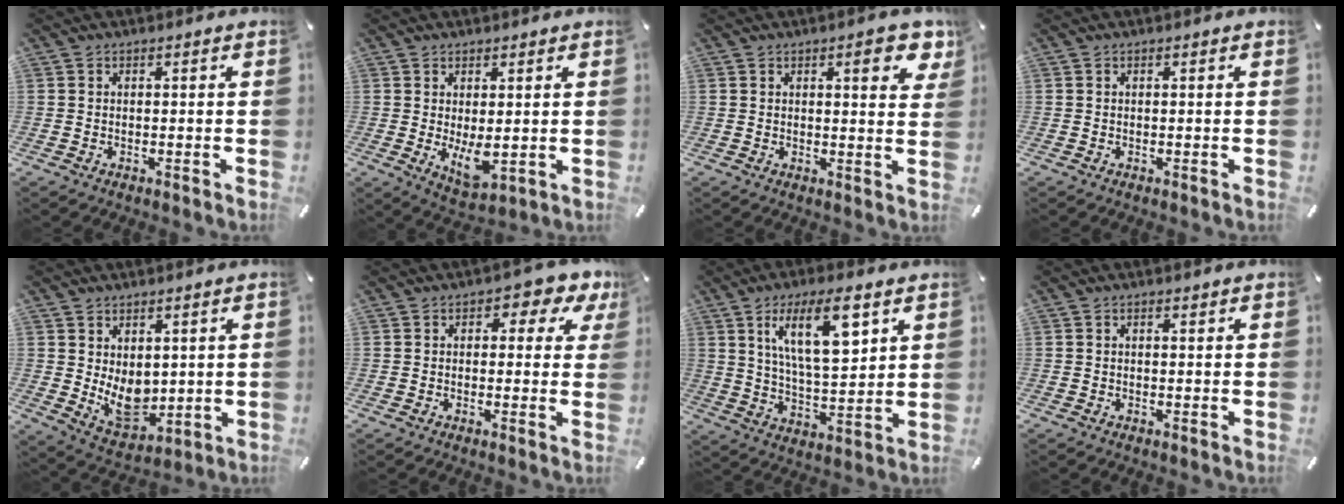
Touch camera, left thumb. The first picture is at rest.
{"total": 6.4, "force": [0.4, 3.0, 5.7], "torque": [-0.100, -0.020, 0.007]}
{"total": 7.9, "force": [3.9, 2.5, 6.4], "torque": [-0.080, -0.015, 0.059]}
{"total": 0.0}
{"total": 9.1, "force": [1.4, 6.9, 5.7], "torque": [-0.083, -0.022, 0.034]}
{"total": 4.9, "force": [1.8, 3.0, 3.4], "torque": [-0.035, -0.006, 0.021]}
{"total": 15.0, "force": [7.8, 5.6, 11.5], "torque": [-0.198, -0.019, 0.130]}
{"total": 0.7, "force": [0.3, 0.3, 0.5], "torque": [-0.010, 0.001, 0.006]}